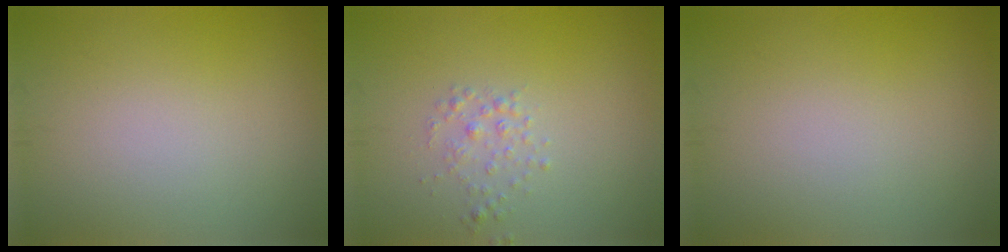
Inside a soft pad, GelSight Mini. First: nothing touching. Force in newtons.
{"total": 1.3, "press": 1.3, "slide": 0.0}
{"total": 0.0}